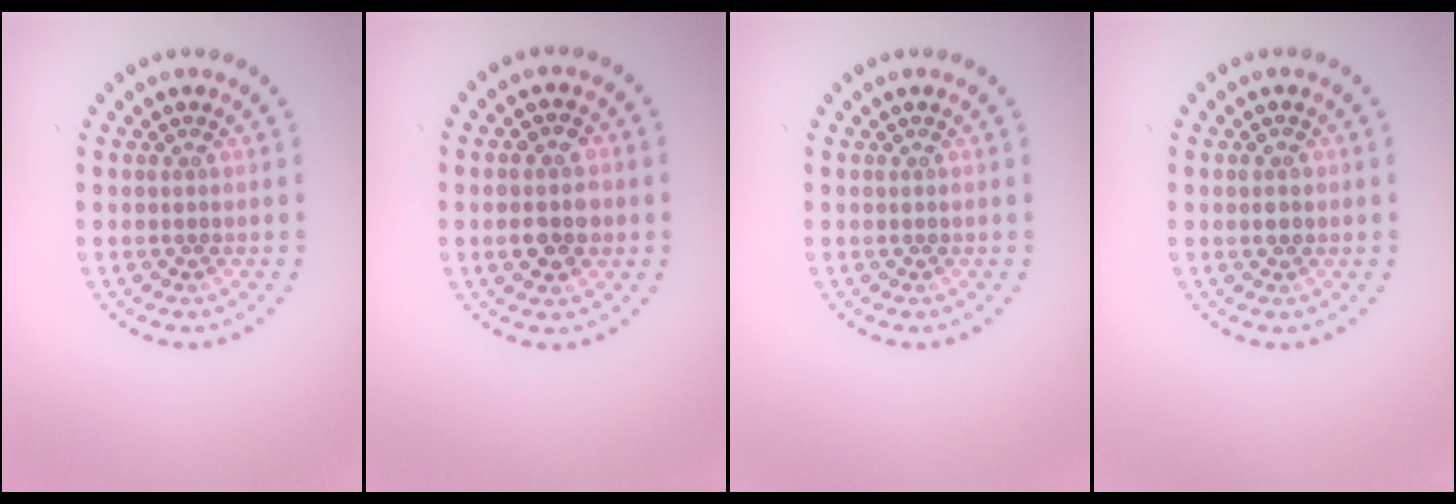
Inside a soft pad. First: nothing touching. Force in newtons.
{"total": 3.6, "press": 3.5, "slide": 0.3}
{"total": 0.0}
{"total": 1.5, "press": 1.5, "slide": 0.2}